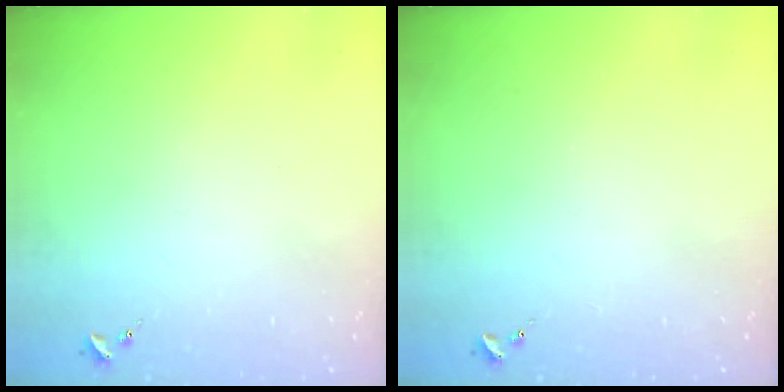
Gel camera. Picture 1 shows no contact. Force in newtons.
{"total": 0.0}